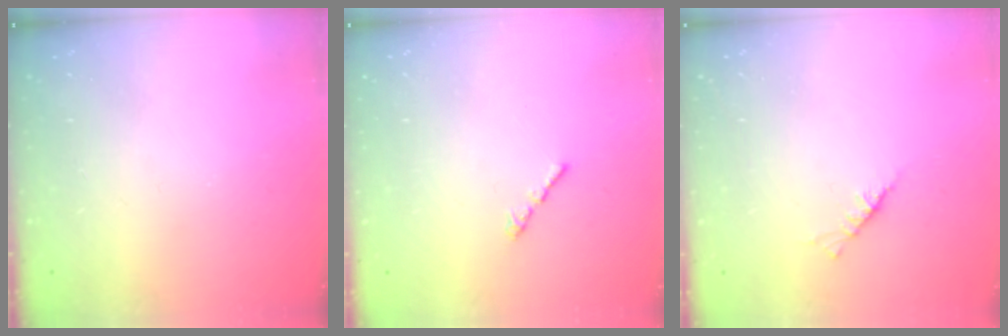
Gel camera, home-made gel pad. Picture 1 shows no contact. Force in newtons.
{"total": 1.2, "press": 1.1, "slide": 0.5}
{"total": 2.3, "press": 2.2, "slide": 0.5}